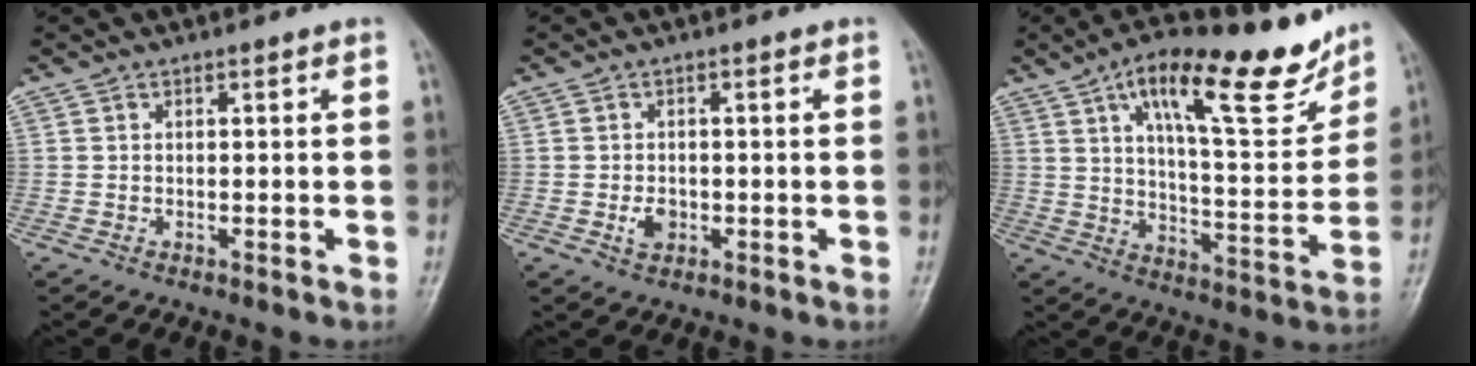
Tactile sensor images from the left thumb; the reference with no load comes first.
{"total": 2.7, "force": [-0.7, 2.0, 1.7], "torque": [-0.024, 0.001, -0.010]}
{"total": 20.5, "force": [12.7, 6.6, 14.8], "torque": [-0.181, -0.052, 0.198]}